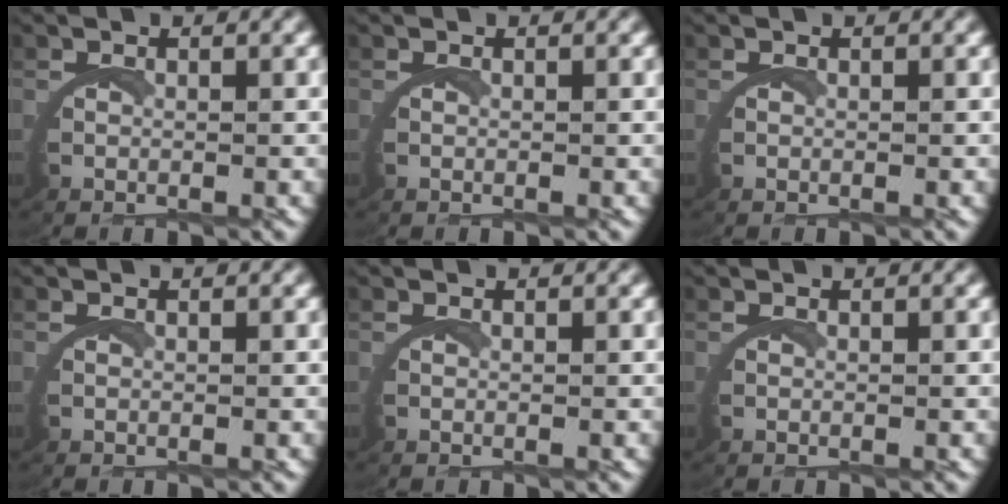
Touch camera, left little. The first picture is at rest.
{"total": 0.0}
{"total": 0.0}
{"total": 0.0}
{"total": 0.0}
{"total": 0.0}